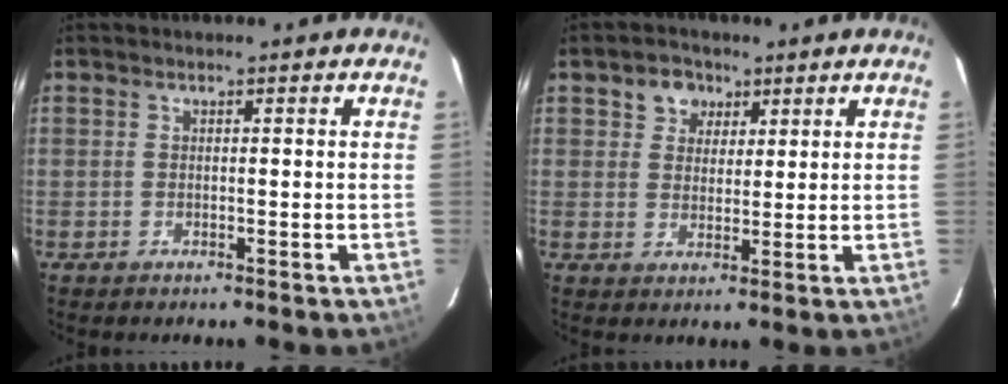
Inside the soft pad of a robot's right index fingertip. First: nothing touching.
{"total": 4.7, "force": [2.4, 3.8, 1.2], "torque": [-0.011, 0.013, 0.041]}